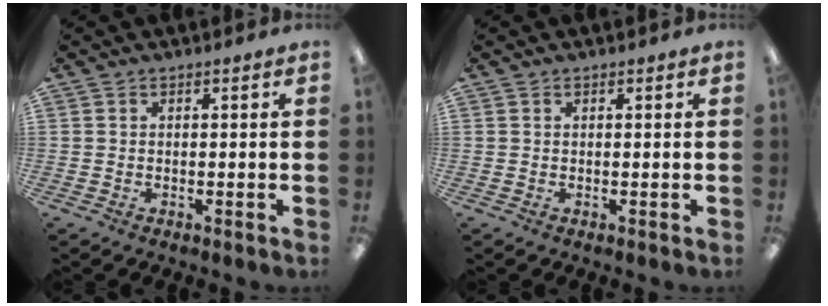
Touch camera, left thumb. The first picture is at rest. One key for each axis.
{"total": 0.0}